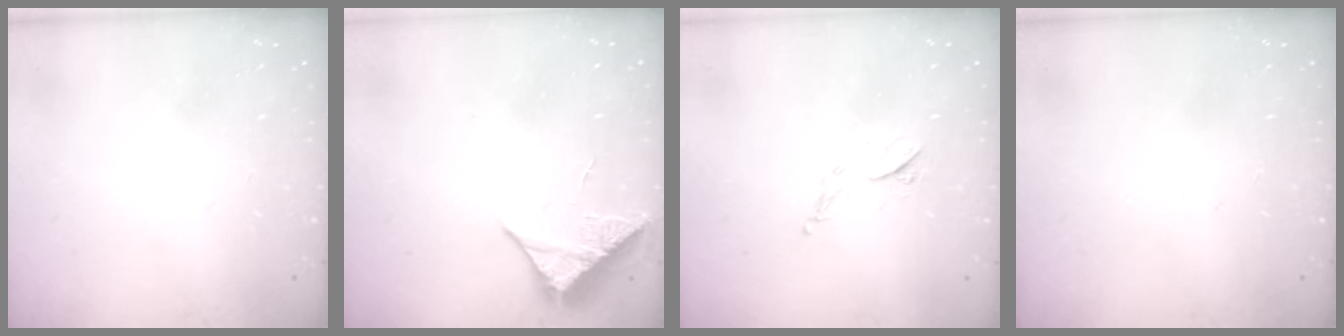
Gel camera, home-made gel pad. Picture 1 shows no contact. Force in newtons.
{"total": 7.7, "press": 7.7, "slide": 0.4}
{"total": 7.7, "press": 7.7, "slide": 0.5}
{"total": 0.0}